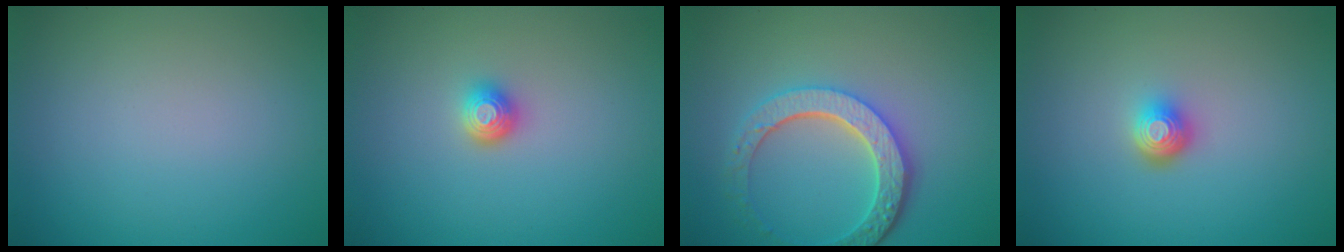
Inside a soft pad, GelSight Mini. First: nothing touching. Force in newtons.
{"total": 1.5, "press": 1.3, "slide": 0.8}
{"total": 5.4, "press": 4.3, "slide": 3.4}
{"total": 2.1, "press": 1.5, "slide": 1.5}